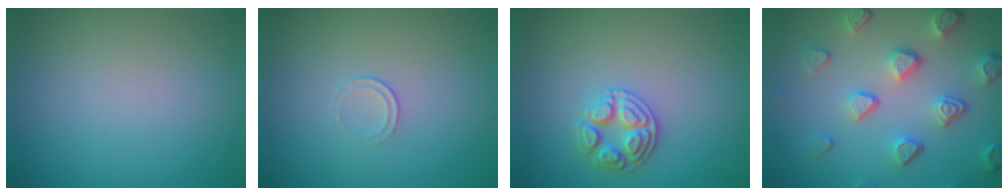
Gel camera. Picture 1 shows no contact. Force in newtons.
{"total": 0.7, "press": 0.3, "slide": 0.6}
{"total": 2.8, "press": 2.7, "slide": 0.6}
{"total": 5.1, "press": 4.0, "slide": 3.2}